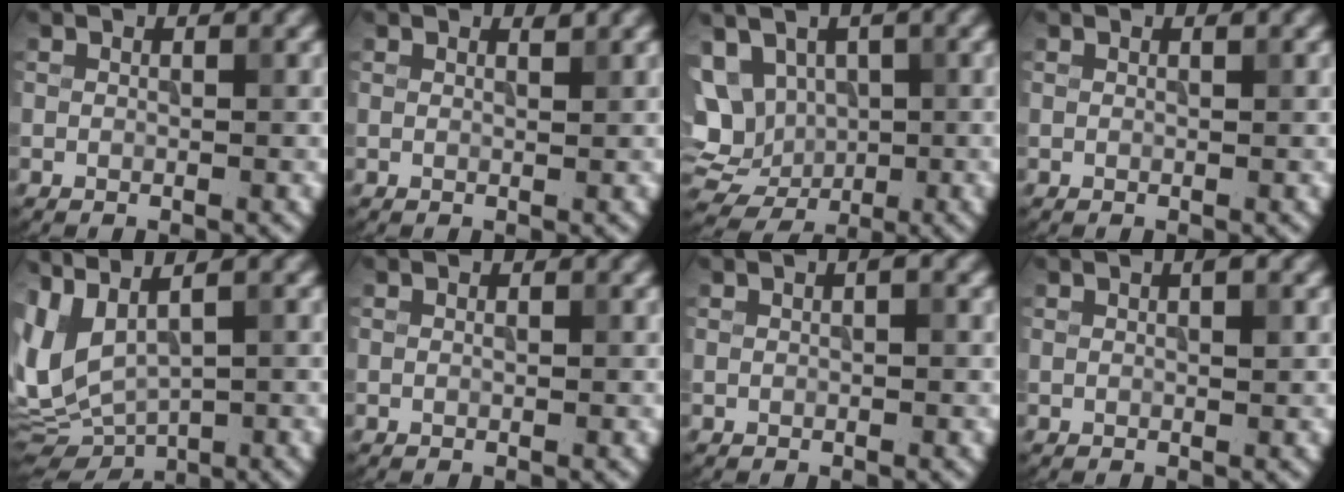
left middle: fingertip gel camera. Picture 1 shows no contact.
{"total": 0.6, "force": [0.5, 0.0, 0.2], "torque": [0.000, -0.001, 0.010]}
{"total": 9.3, "force": [2.3, 6.9, 5.6], "torque": [-0.093, 0.019, 0.032]}
{"total": 0.0}
{"total": 6.3, "force": [1.2, 2.8, 5.5], "torque": [-0.120, -0.006, 0.037]}
{"total": 0.0}
{"total": 0.7, "force": [0.3, 0.1, 0.7], "torque": [-0.012, 0.006, 0.004]}
{"total": 1.1, "force": [0.5, 0.1, 0.9], "torque": [-0.015, 0.002, 0.007]}